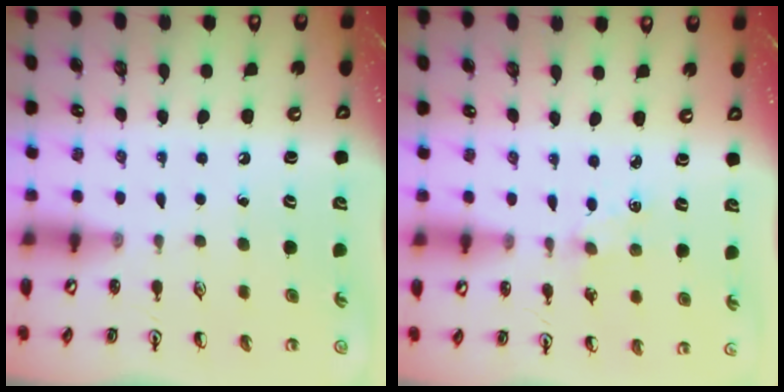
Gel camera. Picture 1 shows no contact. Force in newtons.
{"total": 1.4, "press": 1.3, "slide": 0.3}